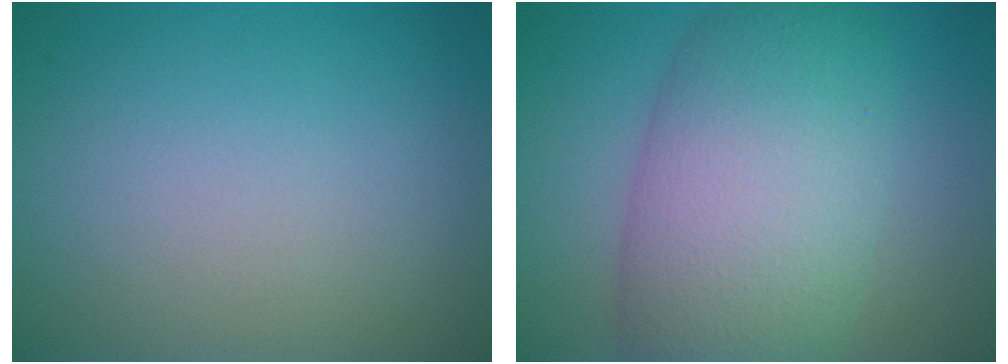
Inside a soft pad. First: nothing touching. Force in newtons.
{"total": 10.3, "press": 10.3, "slide": 0.2}